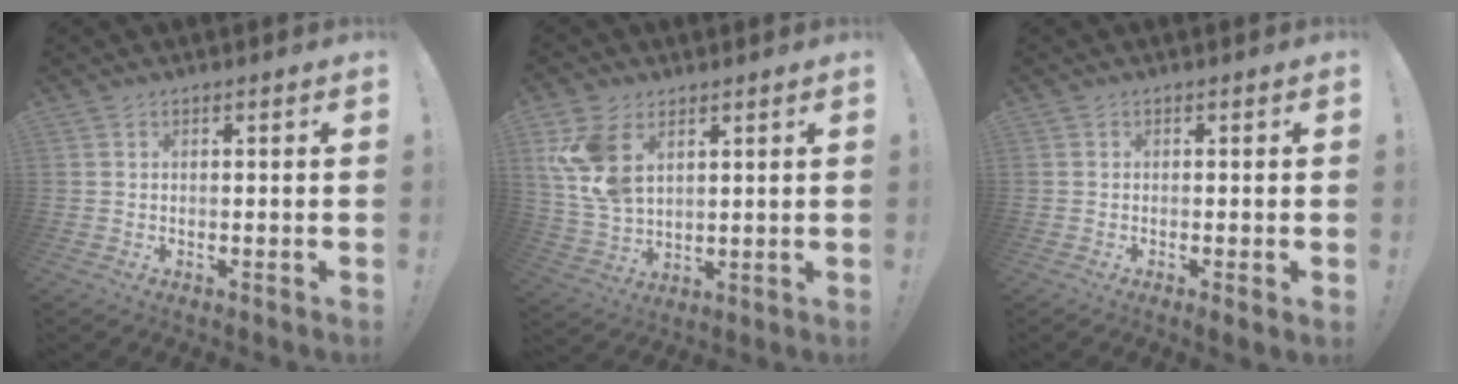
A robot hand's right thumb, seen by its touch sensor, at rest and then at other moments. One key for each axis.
{"total": 12.7, "fx": 5.1, "fy": 8.2, "fz": 8.3, "tx": -0.166, "ty": -0.019, "tz": 0.099}
{"total": 1.4, "fx": -0.2, "fy": 0.0, "fz": 1.4, "tx": -0.025, "ty": 0.002, "tz": -0.001}